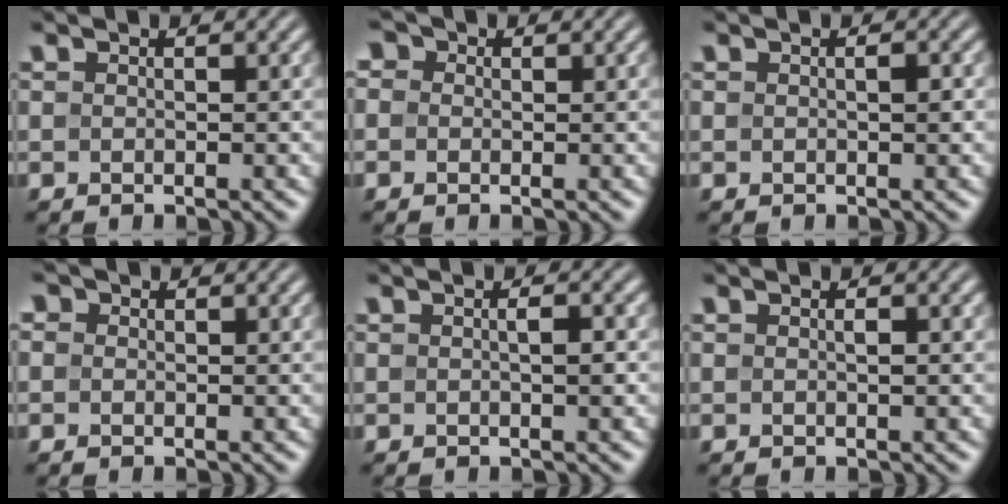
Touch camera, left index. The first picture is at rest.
{"total": 2.6, "force": [1.0, 2.1, 1.1], "torque": [-0.013, 0.017, -0.017]}
{"total": 0.8, "force": [0.1, 0.3, 0.8], "torque": [-0.013, 0.002, 0.002]}
{"total": 1.2, "force": [0.4, 1.1, 0.4], "torque": [-0.006, 0.004, -0.011]}
{"total": 1.3, "force": [0.0, 0.2, 1.3], "torque": [-0.024, 0.004, 0.002]}
{"total": 0.7, "force": [0.1, 0.1, 0.7], "torque": [-0.014, 0.003, 0.002]}